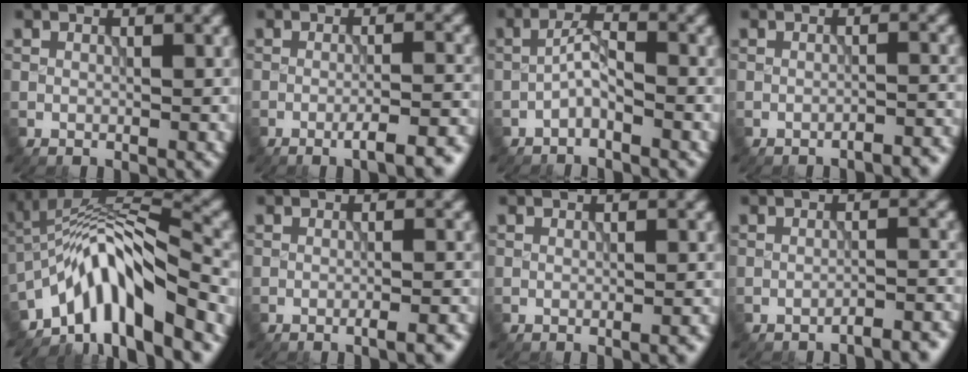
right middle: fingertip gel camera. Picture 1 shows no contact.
{"total": 4.9, "force": [-2.6, 1.1, 4.0], "torque": [-0.052, 0.004, -0.036]}
{"total": 1.7, "force": [-1.0, 0.4, 1.3], "torque": [-0.031, 0.010, -0.025]}
{"total": 2.2, "force": [-1.8, 0.5, 1.1], "torque": [-0.009, 0.005, -0.027]}
{"total": 10.3, "force": [-5.7, 3.0, 8.0], "torque": [-0.124, 0.010, -0.105]}
{"total": 2.9, "force": [-1.8, 0.7, 2.2], "torque": [-0.025, 0.007, -0.029]}
{"total": 1.1, "force": [-0.6, 0.3, 0.8], "torque": [-0.006, -0.001, -0.011]}
{"total": 3.1, "force": [-2.6, 0.6, 1.6], "torque": [-0.013, 0.008, -0.038]}